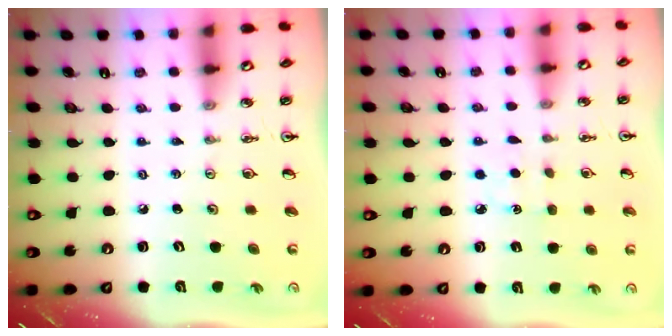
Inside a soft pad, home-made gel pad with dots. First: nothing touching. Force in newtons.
{"total": 2.9, "press": 2.9, "slide": 0.3}